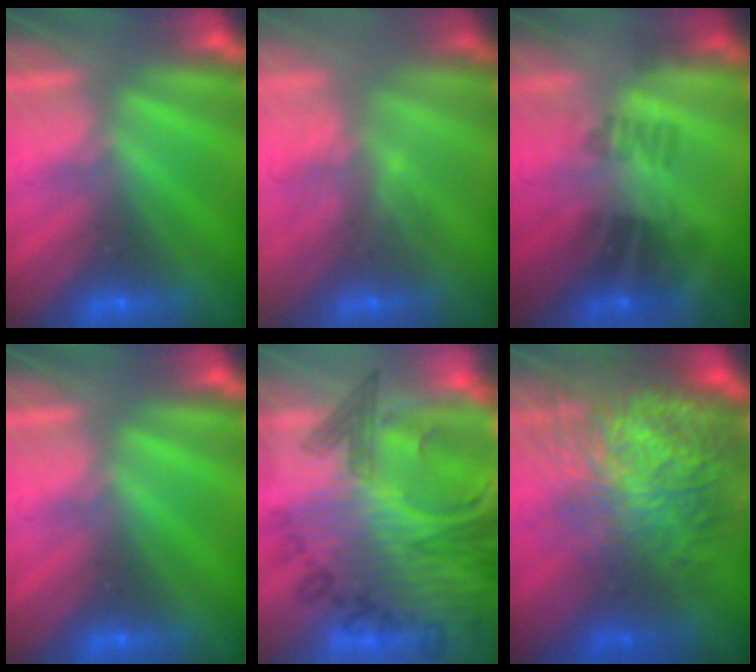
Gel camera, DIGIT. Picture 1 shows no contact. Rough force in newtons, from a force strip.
{"total": 2.9}
{"total": 2.3}
{"total": 0.0}
{"total": 9.5}
{"total": 14.6}